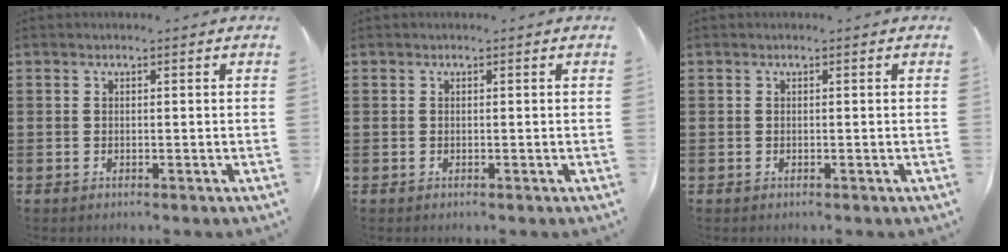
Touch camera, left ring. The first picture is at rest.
{"total": 0.0}
{"total": 0.0}